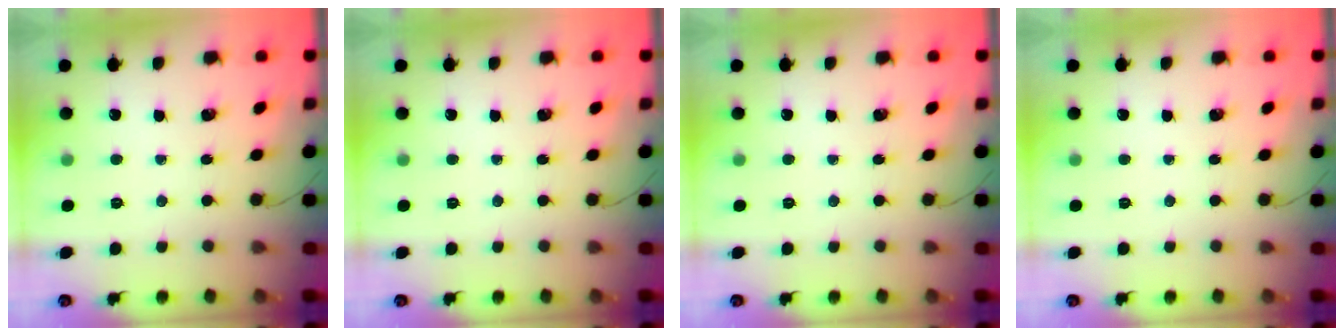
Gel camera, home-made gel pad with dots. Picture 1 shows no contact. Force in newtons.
{"total": 0.0}
{"total": 0.0}
{"total": 0.0}